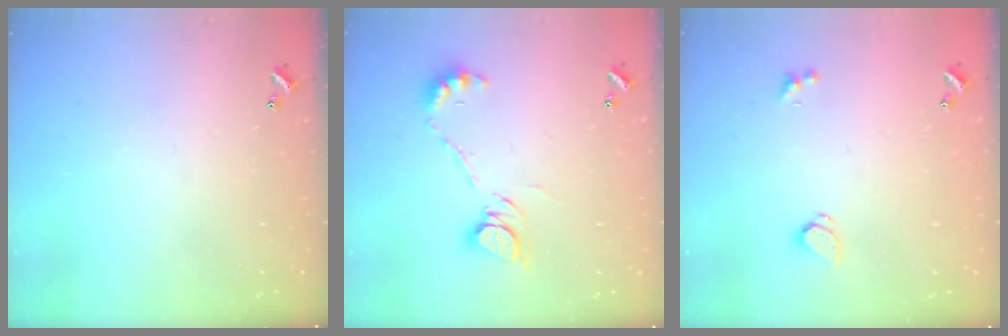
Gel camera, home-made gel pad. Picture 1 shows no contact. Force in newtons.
{"total": 9.7, "press": 9.6, "slide": 0.9}
{"total": 0.8, "press": 0.6, "slide": 0.4}